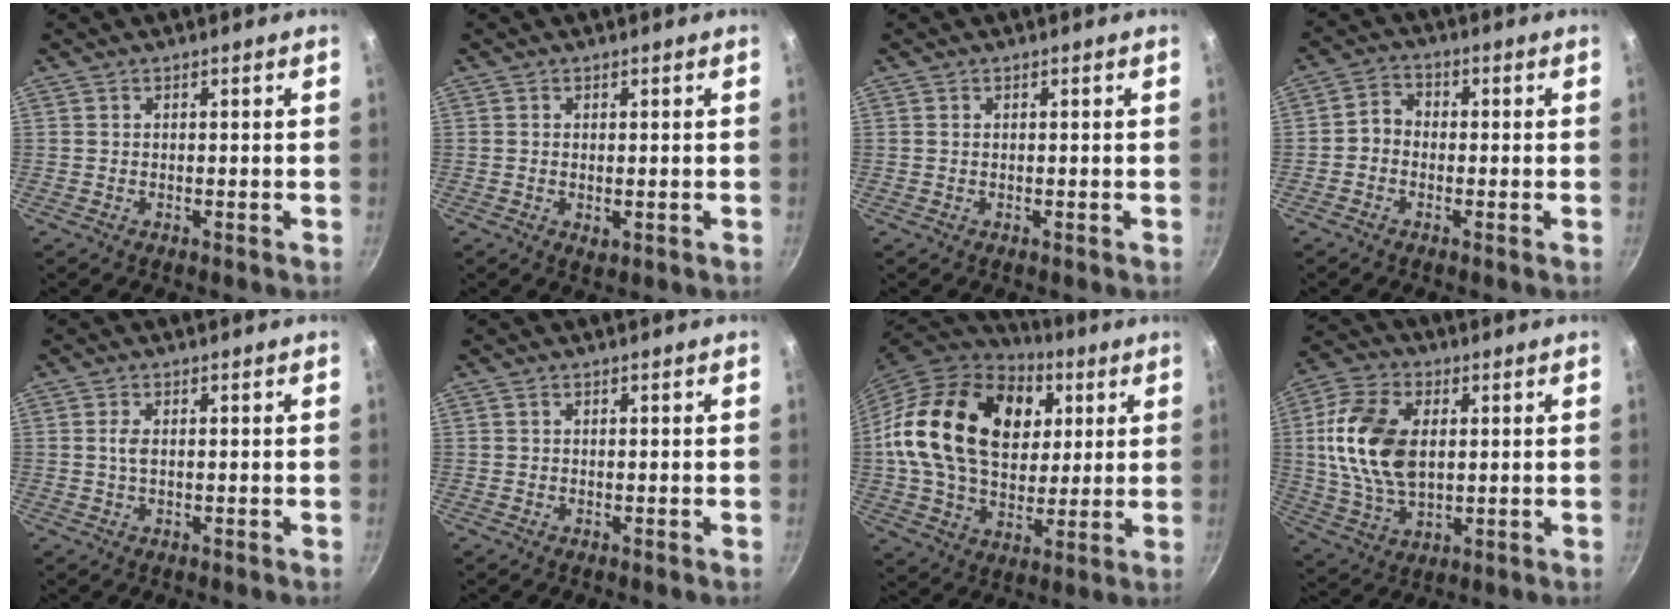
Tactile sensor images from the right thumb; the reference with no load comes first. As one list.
[{"total": 1.3, "force": [-0.2, 0.7, 1.1], "torque": [-0.017, -0.006, -0.002]}, {"total": 0.0}, {"total": 3.6, "force": [-1.0, 3.0, 1.8], "torque": [-0.020, 0.016, -0.032]}, {"total": 1.9, "force": [0.3, 0.9, 1.7], "torque": [-0.036, 0.001, 0.005]}, {"total": 0.0}, {"total": 26.1, "force": [6.8, 17.9, 17.7], "torque": [-0.287, 0.003, 0.113]}, {"total": 16.1, "force": [2.3, 10.0, 12.5], "torque": [-0.227, -0.002, 0.042]}]